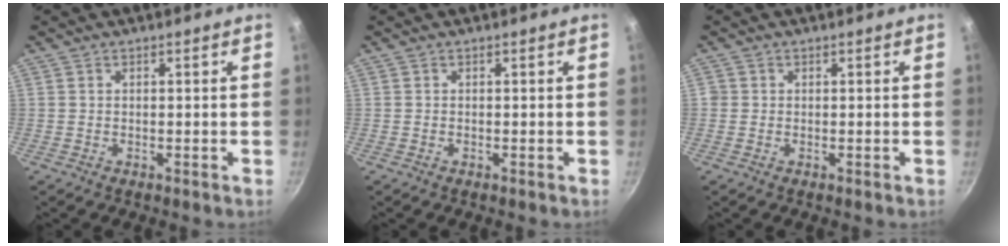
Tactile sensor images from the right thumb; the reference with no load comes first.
{"total": 0.0}
{"total": 1.0, "force": [-0.1, 1.0, 0.2], "torque": [0.004, 0.003, -0.003]}